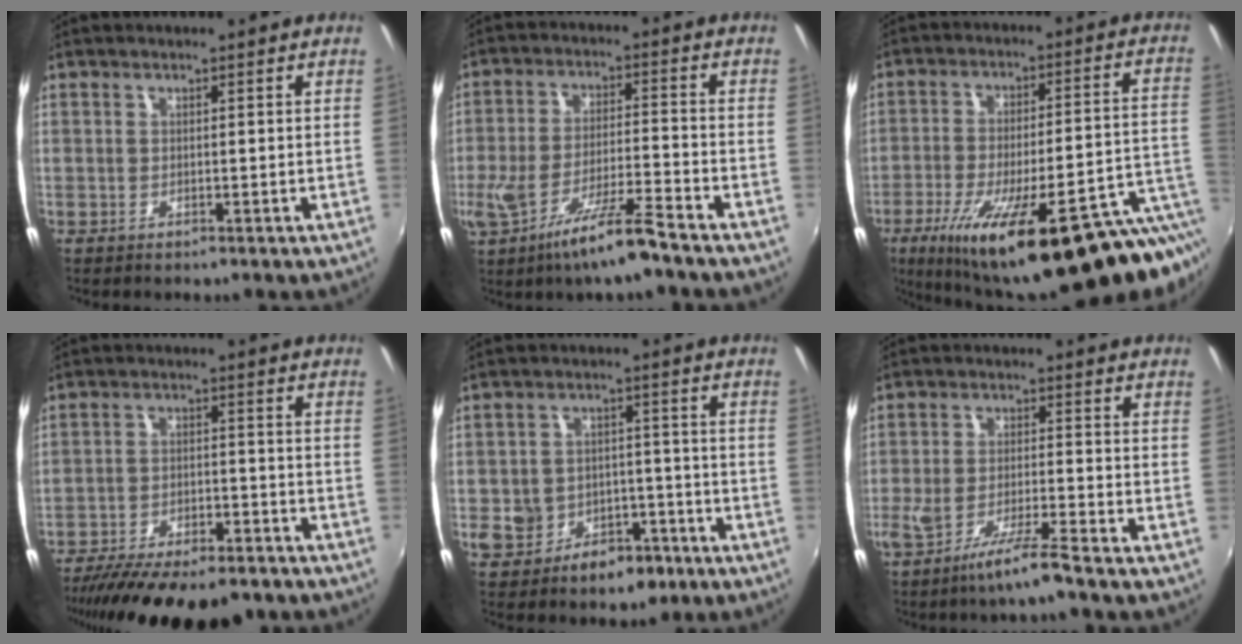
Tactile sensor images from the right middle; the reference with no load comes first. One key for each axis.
{"total": 10.8, "fx": -7.0, "fy": 0.8, "fz": 8.2, "tx": -0.165, "ty": -0.018, "tz": -0.124}
{"total": 27.5, "fx": -16.5, "fy": 3.5, "fz": 21.6, "tx": -0.308, "ty": -0.061, "tz": -0.237}
{"total": 19.7, "fx": -16.1, "fy": 5.6, "fz": 9.9, "tx": -0.195, "ty": -0.040, "tz": -0.237}
{"total": 10.9, "fx": -5.0, "fy": 8.5, "fz": 4.9, "tx": -0.119, "ty": 0.018, "tz": -0.061}
{"total": 6.8, "fx": -4.7, "fy": -0.3, "fz": 4.9, "tx": -0.102, "ty": -0.011, "tz": -0.088}